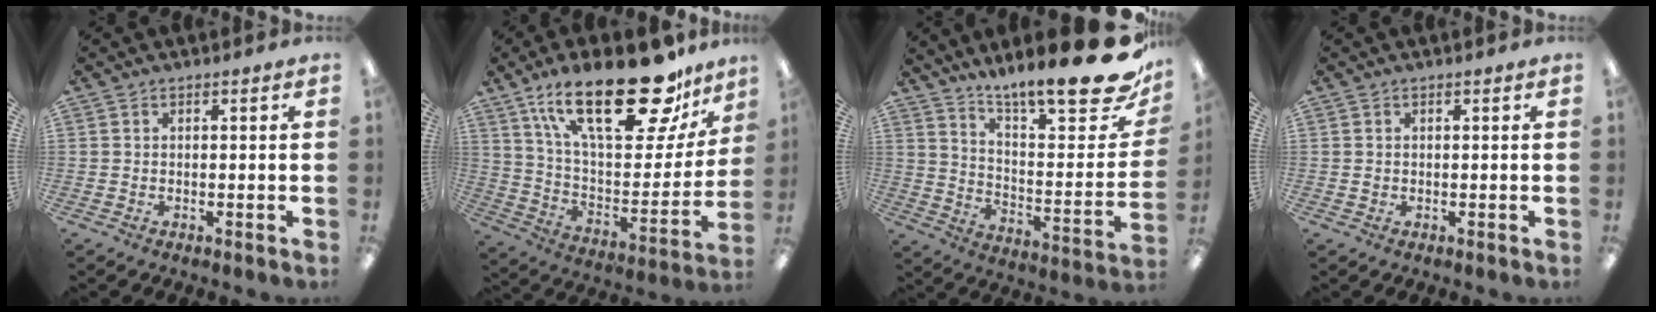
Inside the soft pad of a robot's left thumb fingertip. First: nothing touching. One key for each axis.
{"total": 29.1, "fx": 19.0, "fy": 10.6, "fz": 19.3, "tx": -0.304, "ty": -0.114, "tz": 0.320}
{"total": 18.5, "fx": 14.9, "fy": 2.3, "fz": 10.7, "tx": -0.156, "ty": -0.118, "tz": 0.238}
{"total": 0.7, "fx": 0.1, "fy": 0.7, "fz": 0.1, "tx": -0.002, "ty": 0.006, "tz": -0.001}